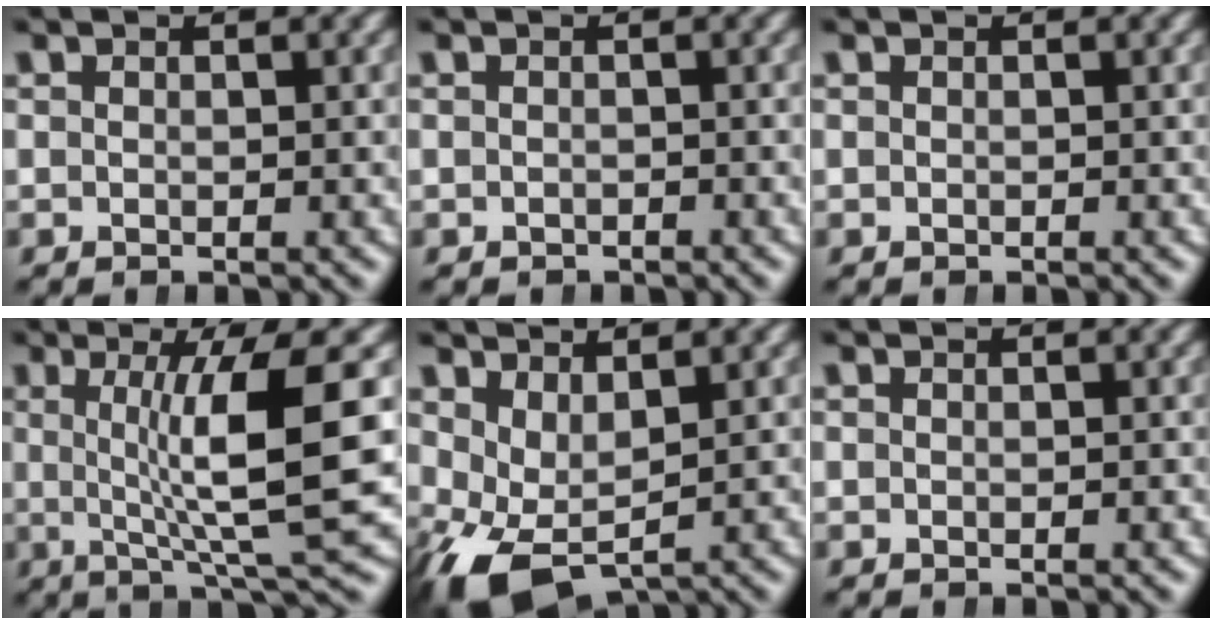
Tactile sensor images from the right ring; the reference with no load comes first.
{"total": 0.6, "force": [-0.6, 0.0, -0.3], "torque": [0.005, -0.009, -0.004]}
{"total": 0.0}
{"total": 8.5, "force": [1.5, 0.4, 8.3], "torque": [-0.116, 0.004, 0.030]}
{"total": 5.7, "force": [-2.1, 4.0, 3.4], "torque": [-0.091, -0.033, -0.021]}
{"total": 0.0}